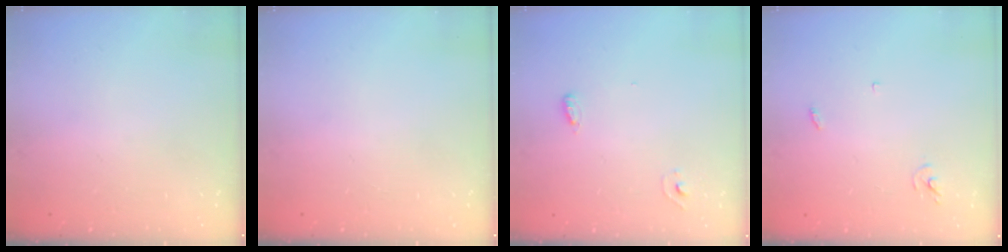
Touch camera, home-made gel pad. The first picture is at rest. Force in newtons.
{"total": 0.0}
{"total": 3.5, "press": 3.2, "slide": 1.4}
{"total": 3.0, "press": 3.0, "slide": 0.2}